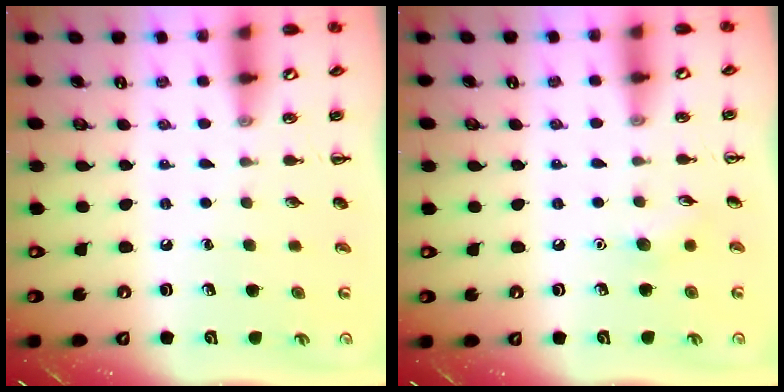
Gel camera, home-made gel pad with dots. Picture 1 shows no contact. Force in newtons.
{"total": 5.4, "press": 5.1, "slide": 1.7}